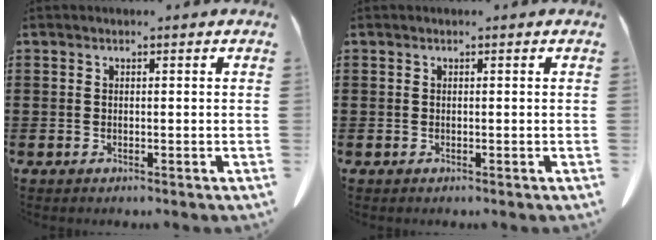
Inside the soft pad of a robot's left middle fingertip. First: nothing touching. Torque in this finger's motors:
{"motor_torque": [-0.04, -0.01, 0.03, -0.01]}